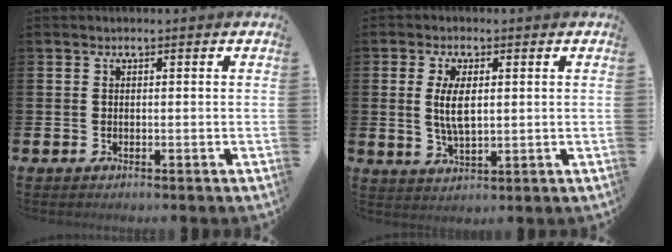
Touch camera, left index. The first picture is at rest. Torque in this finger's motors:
{"motor_torque": [0.73, 0.45, 0.23, 0.21]}